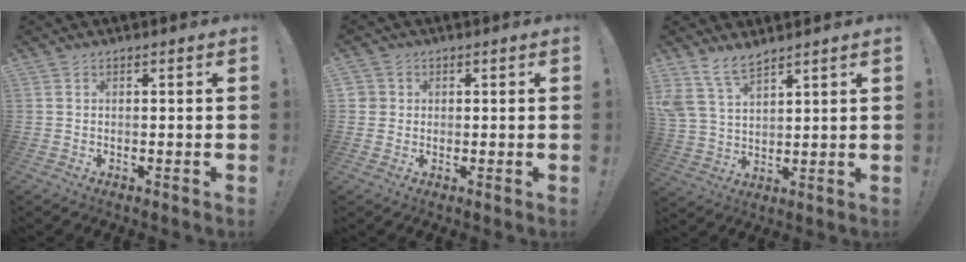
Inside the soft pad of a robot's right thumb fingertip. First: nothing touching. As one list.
[{"total": 2.5, "force": [0.4, 2.4, 0.5], "torque": [-0.005, 0.001, 0.007]}, {"total": 9.3, "force": [7.4, 4.0, 3.9], "torque": [-0.083, -0.036, 0.149]}]